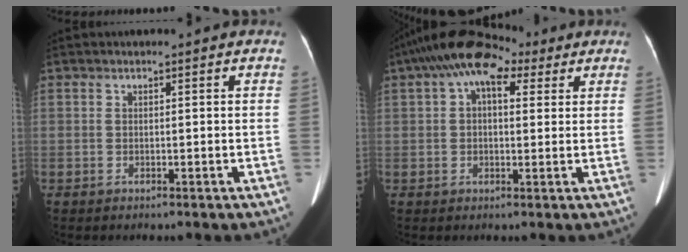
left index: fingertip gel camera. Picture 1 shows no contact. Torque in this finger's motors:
{"motor_torque": [1.08, -1.06, 0.23, 0.16]}